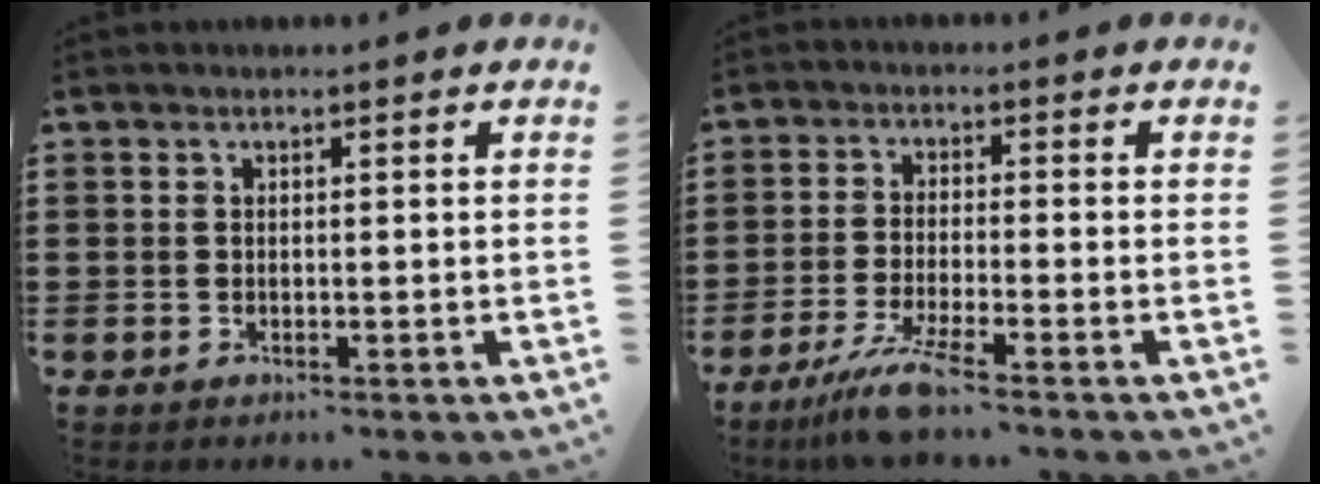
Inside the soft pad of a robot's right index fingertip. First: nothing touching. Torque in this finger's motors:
{"motor_torque": [0.34, -0.23, 0.16, 0.04]}